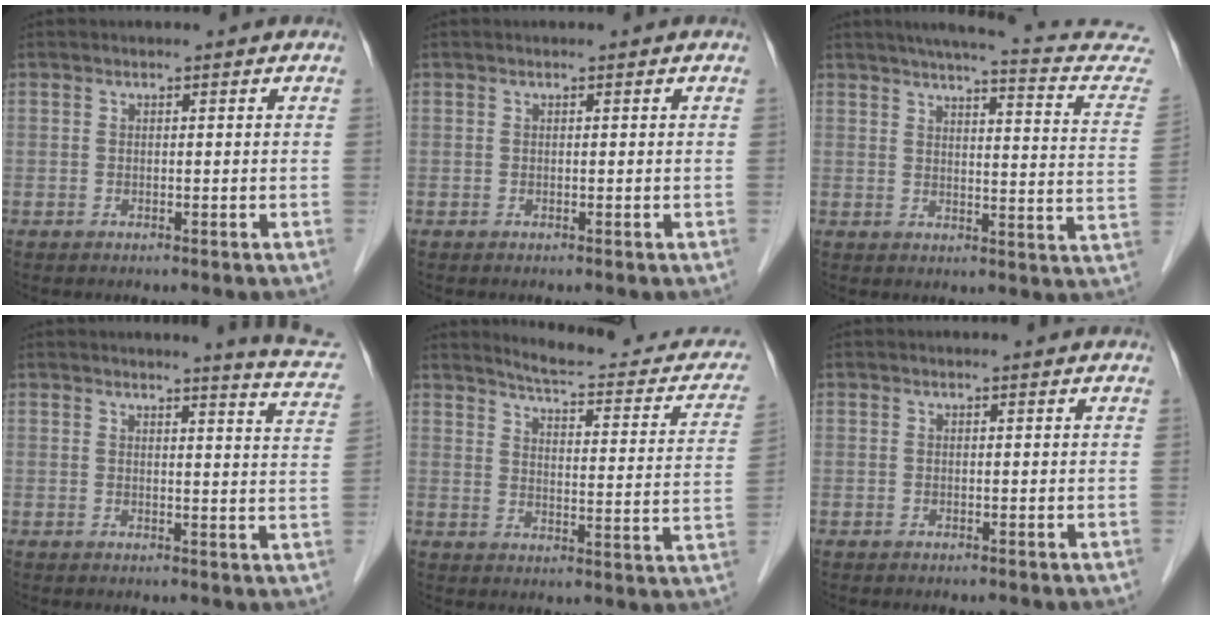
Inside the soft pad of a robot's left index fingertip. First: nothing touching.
{"total": 0.0}
{"total": 17.8, "force": [15.9, 1.5, 7.9], "torque": [-0.093, -0.043, 0.165]}
{"total": 7.8, "force": [7.5, -0.7, 2.2], "torque": [-0.026, -0.056, 0.061]}
{"total": 16.2, "force": [14.8, 3.0, 5.8], "torque": [-0.061, -0.039, 0.168]}
{"total": 1.0, "force": [0.9, 0.1, 0.3], "torque": [-0.011, 0.004, 0.008]}